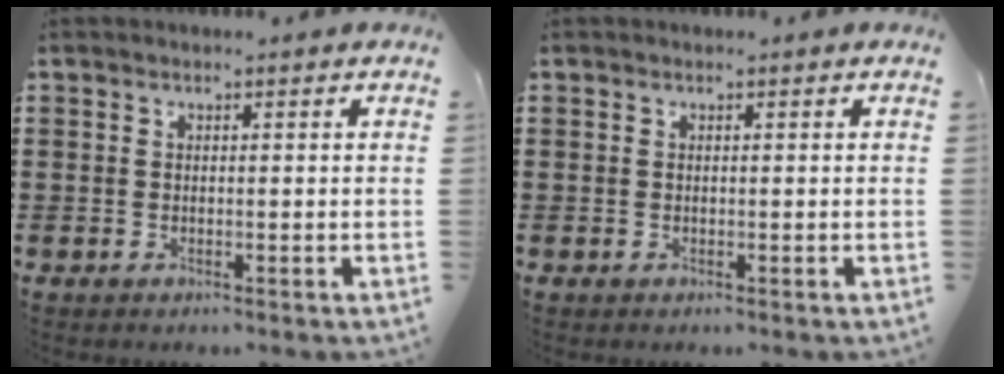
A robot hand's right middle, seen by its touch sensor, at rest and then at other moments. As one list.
[{"total": 0.0}]